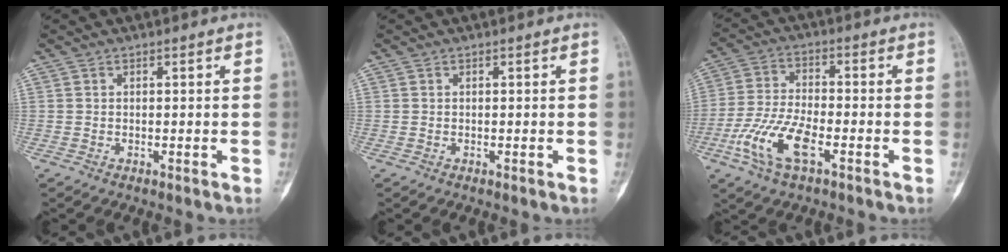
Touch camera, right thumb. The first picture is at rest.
{"total": 0.0}
{"total": 11.0, "force": [-4.6, 4.5, 9.0], "torque": [-0.199, 0.015, -0.090]}